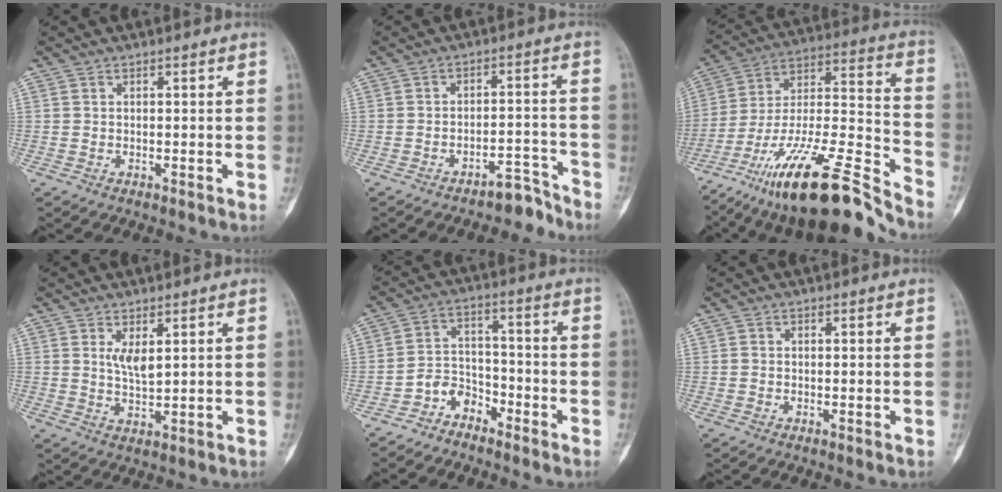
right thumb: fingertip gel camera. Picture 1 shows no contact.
{"total": 5.0, "force": [-4.5, 1.9, 1.3], "torque": [-0.002, 0.064, -0.064]}
{"total": 25.6, "force": [-18.7, 4.9, 16.7], "torque": [-0.271, 0.084, -0.323]}
{"total": 3.5, "force": [1.4, 1.1, 3.0], "torque": [-0.055, -0.017, 0.031]}
{"total": 5.8, "force": [-4.4, 3.5, 1.2], "torque": [0.002, 0.052, -0.090]}
{"total": 0.0}